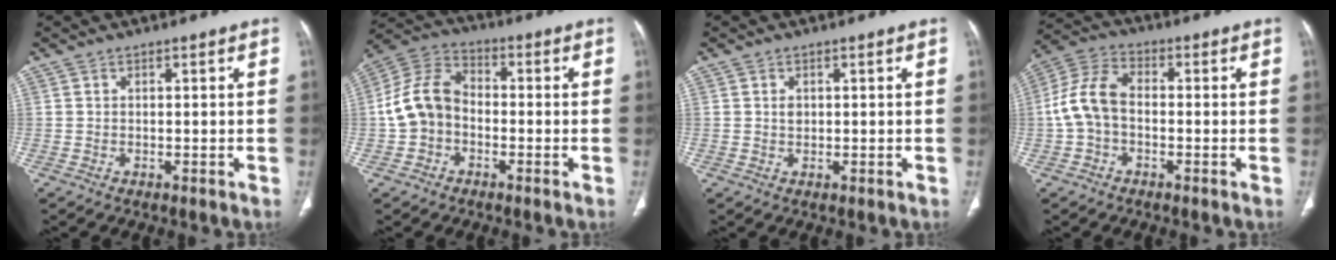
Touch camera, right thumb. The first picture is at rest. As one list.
[{"total": 10.1, "force": [-1.7, 7.8, 6.3], "torque": [-0.117, 0.037, -0.046]}, {"total": 1.4, "force": [0.3, 1.1, 0.8], "torque": [-0.009, 0.000, 0.007]}, {"total": 8.8, "force": [-1.1, 5.8, 6.6], "torque": [-0.133, 0.029, -0.030]}]